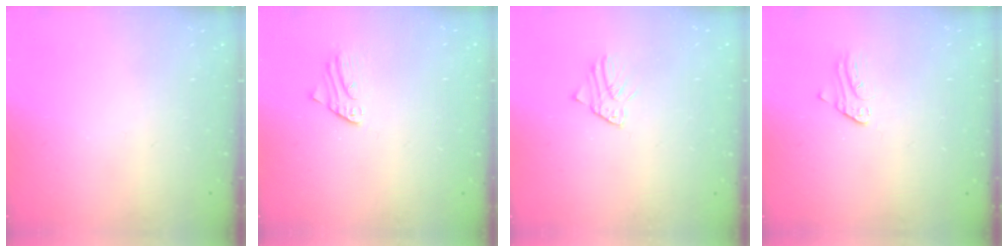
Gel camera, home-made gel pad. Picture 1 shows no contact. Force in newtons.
{"total": 2.3, "press": 2.3, "slide": 0.2}
{"total": 1.5, "press": 1.5, "slide": 0.2}
{"total": 0.8, "press": 0.8, "slide": 0.1}